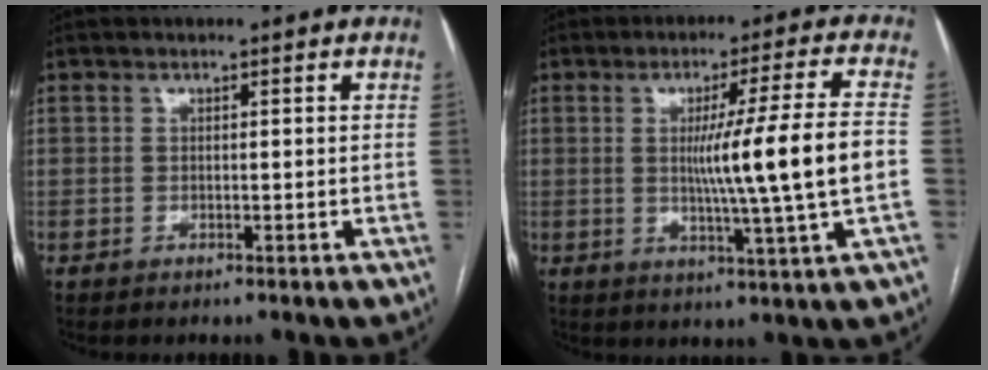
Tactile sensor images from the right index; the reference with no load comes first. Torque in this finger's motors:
{"motor_torque": [1.88, 0.01, 1.02, 0.21]}